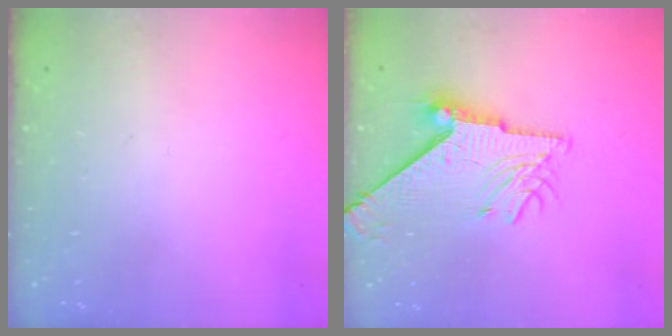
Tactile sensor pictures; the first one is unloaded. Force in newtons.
{"total": 11.5, "press": 11.4, "slide": 1.2}